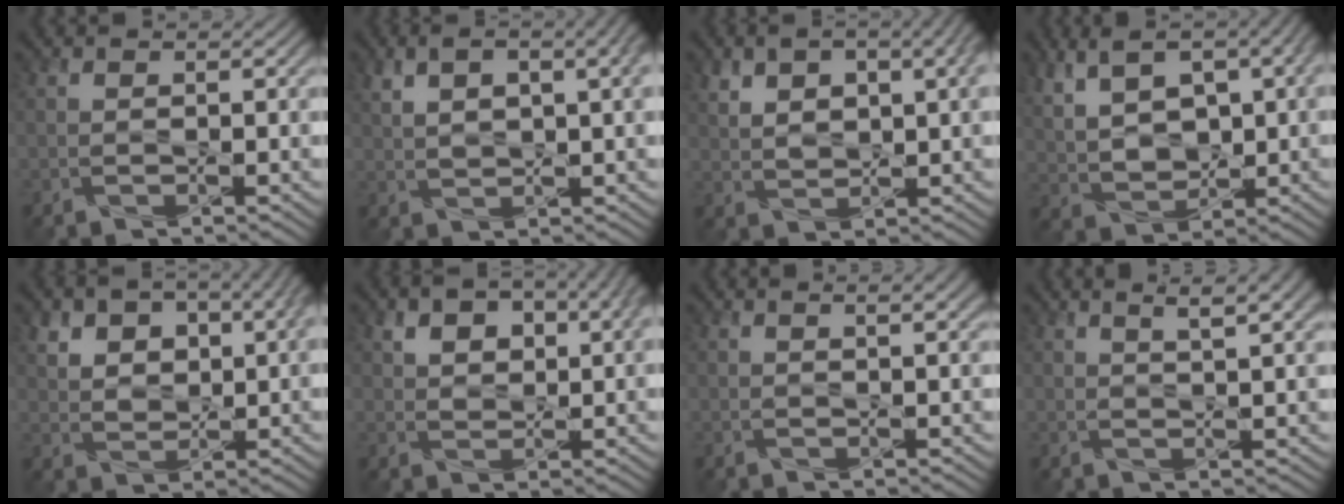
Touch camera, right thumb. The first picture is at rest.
{"total": 7.7, "force": [2.9, 3.1, 6.5], "torque": [-0.126, 0.013, 0.051]}
{"total": 9.4, "force": [3.7, 4.7, 7.2], "torque": [-0.138, 0.012, 0.068]}
{"total": 11.5, "force": [3.5, 6.5, 8.9], "torque": [-0.209, 0.012, 0.078]}
{"total": 9.1, "force": [3.6, 5.5, 6.2], "torque": [-0.117, 0.009, 0.062]}
{"total": 8.2, "force": [3.6, 4.6, 5.8], "torque": [-0.106, 0.009, 0.059]}
{"total": 2.4, "force": [1.4, 0.5, 1.9], "torque": [-0.024, 0.000, 0.016]}
{"total": 5.0, "force": [2.9, 1.0, 3.9], "torque": [-0.055, 0.011, 0.037]}